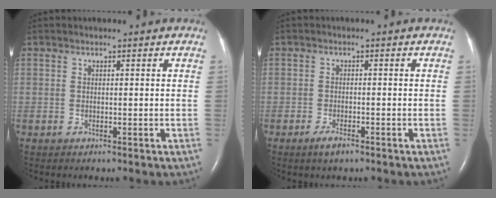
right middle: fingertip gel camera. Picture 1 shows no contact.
{"total": 2.4, "force": [-1.7, 0.6, 1.6], "torque": [-0.037, -0.003, -0.029]}